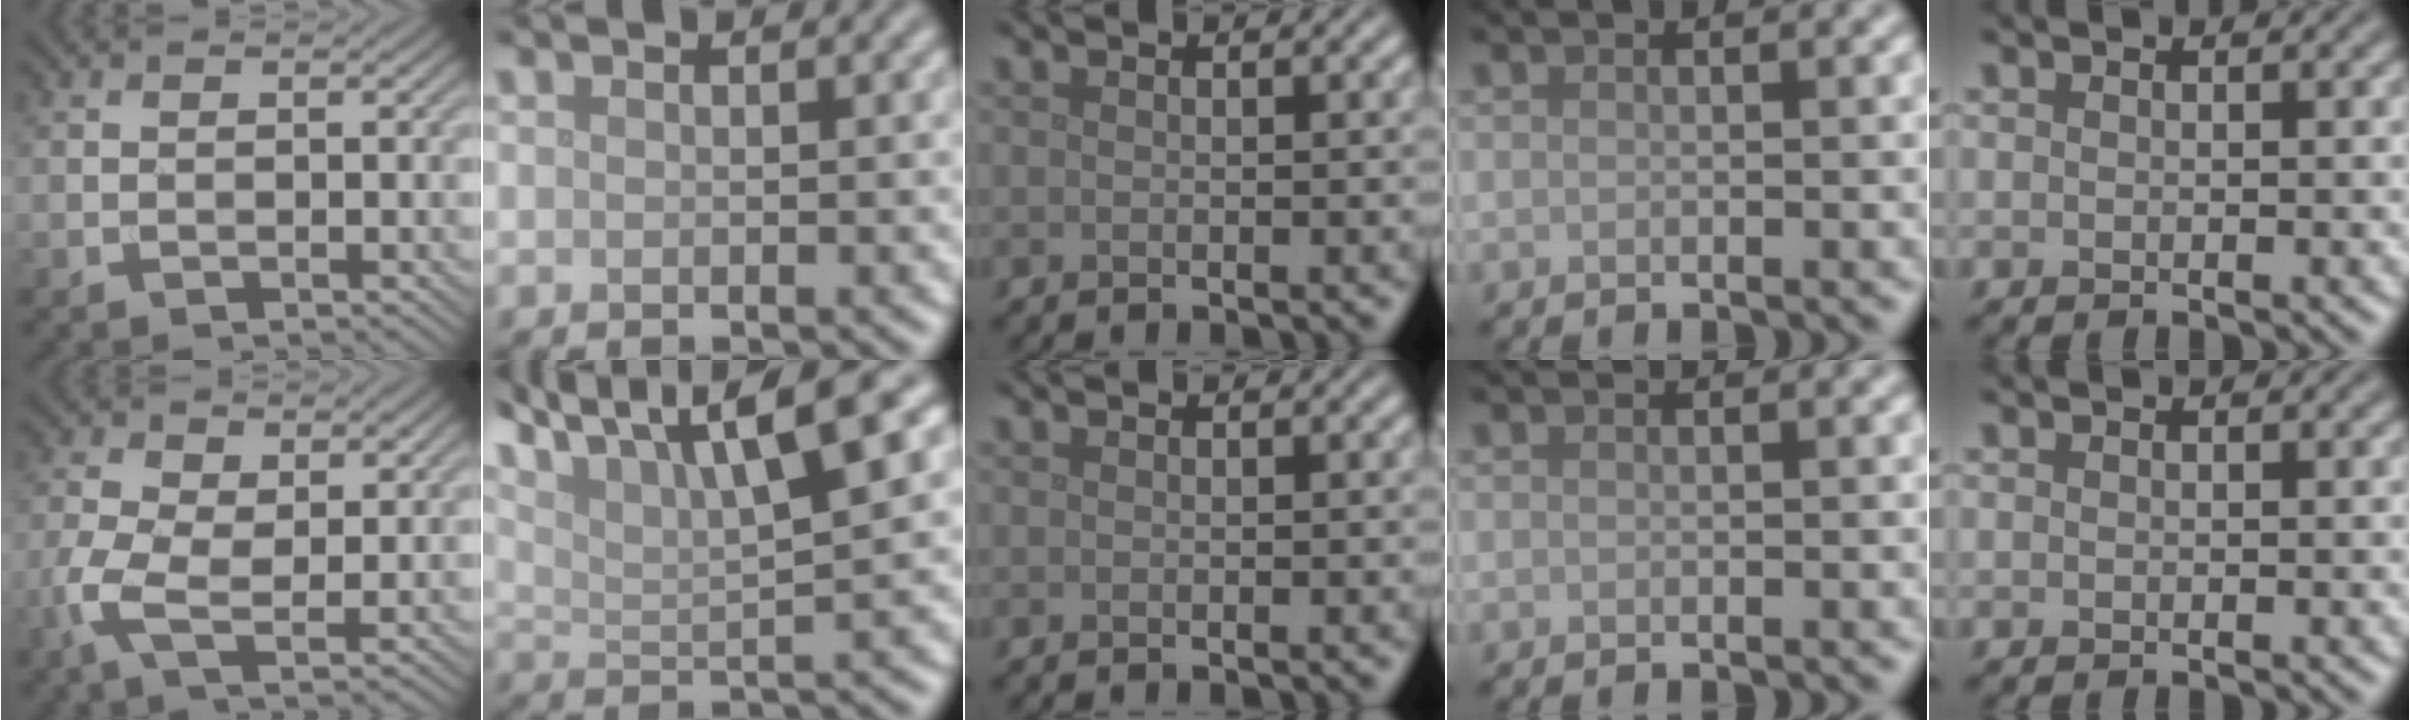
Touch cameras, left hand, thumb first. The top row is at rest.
{"thumb": {"total": 5.4, "force": [-0.4, 2.8, 4.6], "torque": [-0.122, 0.000, -0.011]}, "index": {"total": 10.5, "force": [6.8, 2.7, 7.6], "torque": [-0.129, 0.024, 0.108]}}